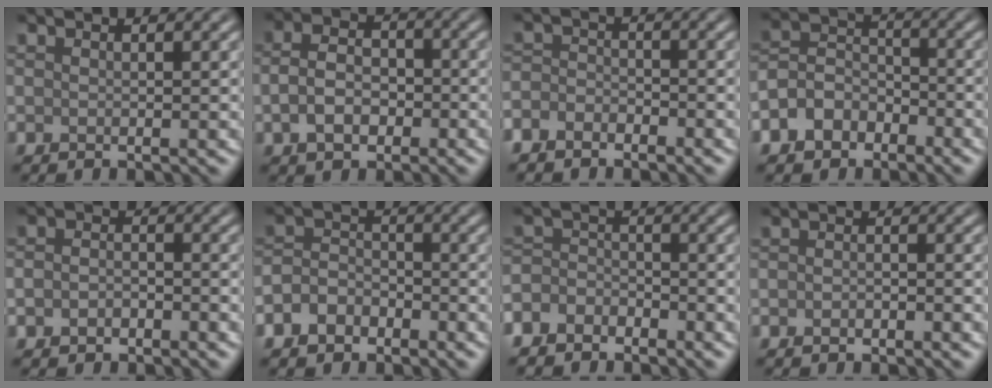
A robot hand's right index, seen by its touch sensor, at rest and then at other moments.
{"total": 4.1, "force": [-1.1, 2.8, 2.7], "torque": [-0.053, 0.000, -0.028]}
{"total": 2.6, "force": [-2.0, 1.4, 0.8], "torque": [-0.011, 0.001, -0.047]}
{"total": 4.6, "force": [-2.7, 3.3, 1.8], "torque": [-0.028, 0.008, -0.062]}
{"total": 2.3, "force": [-1.1, 1.6, 1.1], "torque": [-0.017, 0.002, -0.026]}
{"total": 3.3, "force": [-2.0, 2.2, 1.4], "torque": [-0.029, 0.005, -0.045]}
{"total": 3.8, "force": [-3.1, 2.0, 0.9], "torque": [0.000, -0.001, -0.066]}
{"total": 1.5, "force": [-0.8, 0.7, 1.0], "torque": [-0.013, 0.000, -0.015]}